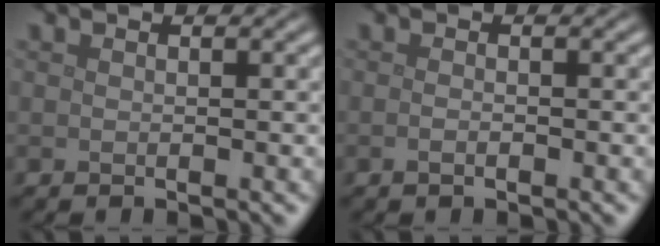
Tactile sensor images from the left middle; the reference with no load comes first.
{"total": 0.7, "force": [-0.3, 0.2, 0.6], "torque": [-0.011, -0.002, -0.006]}